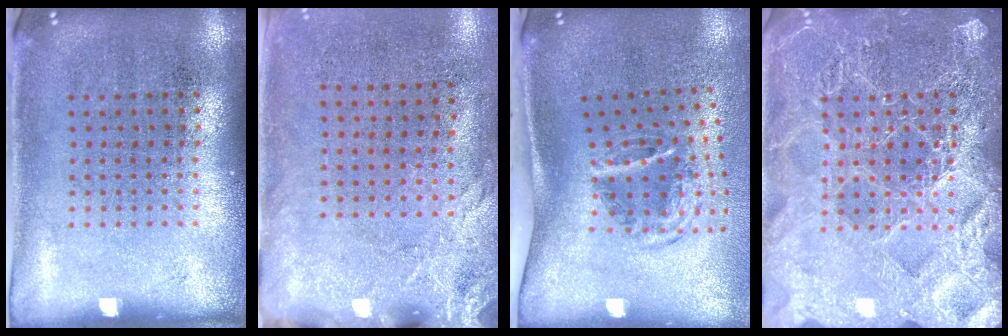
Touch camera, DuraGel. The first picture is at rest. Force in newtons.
{"total": 2.6, "press": 2.1, "slide": 1.6}
{"total": 2.1, "press": 1.2, "slide": 1.7}
{"total": 6.2, "press": 6.1, "slide": 0.9}